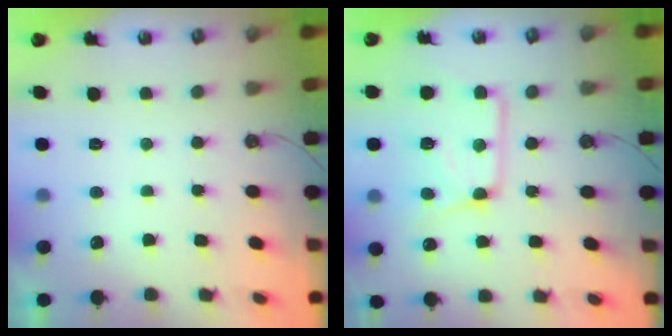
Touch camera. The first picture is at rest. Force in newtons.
{"total": 14.8, "press": 14.8, "slide": 1.0}